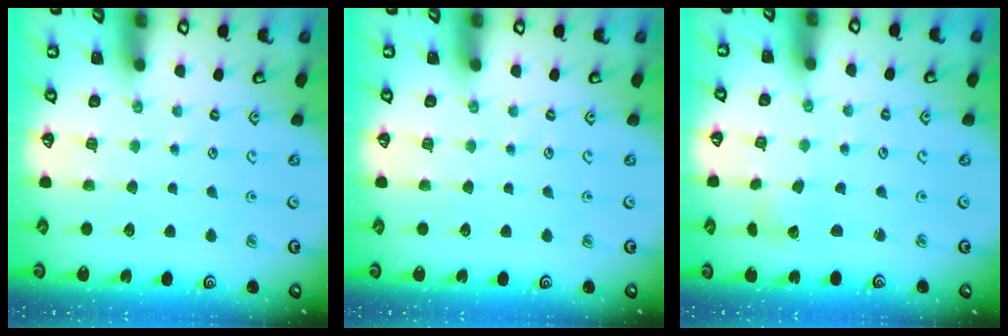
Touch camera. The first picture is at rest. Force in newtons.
{"total": 0.0}
{"total": 1.8, "press": 1.8, "slide": 0.1}